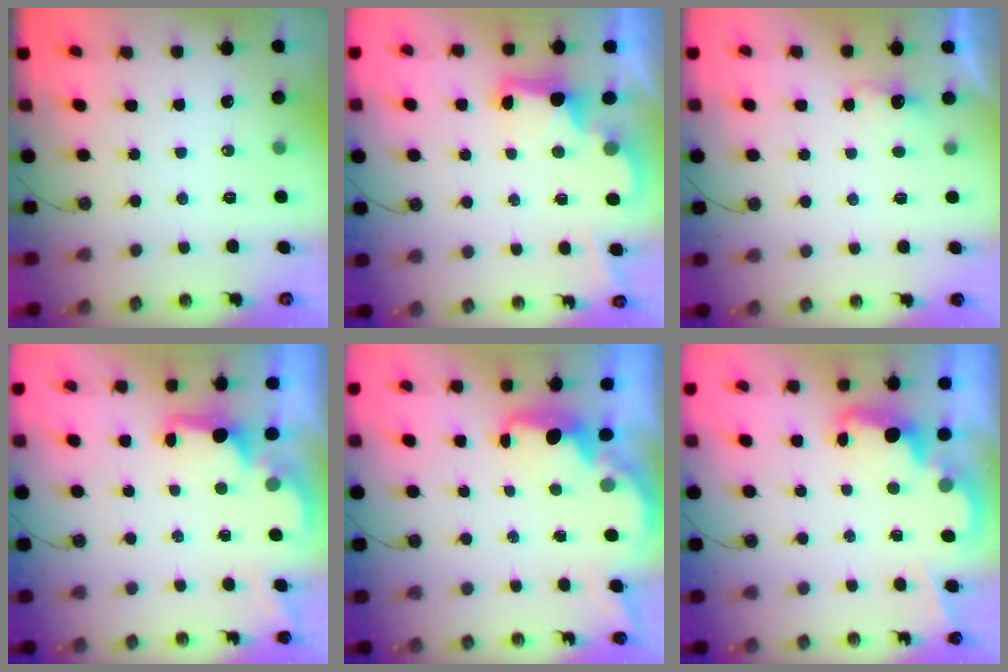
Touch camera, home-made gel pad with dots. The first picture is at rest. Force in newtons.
{"total": 3.0, "press": 2.9, "slide": 0.6}
{"total": 2.8, "press": 2.7, "slide": 0.9}
{"total": 2.1, "press": 1.9, "slide": 0.8}
{"total": 2.4, "press": 2.3, "slide": 0.7}
{"total": 3.7, "press": 3.7, "slide": 0.6}